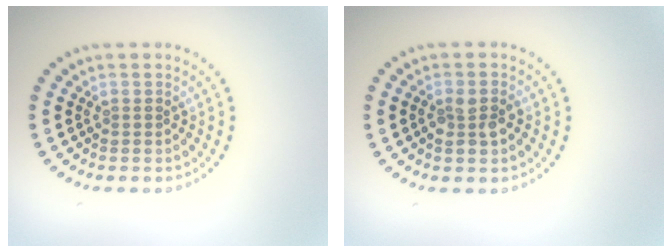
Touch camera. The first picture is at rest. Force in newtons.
{"total": 1.9, "press": 1.9, "slide": 0.5}